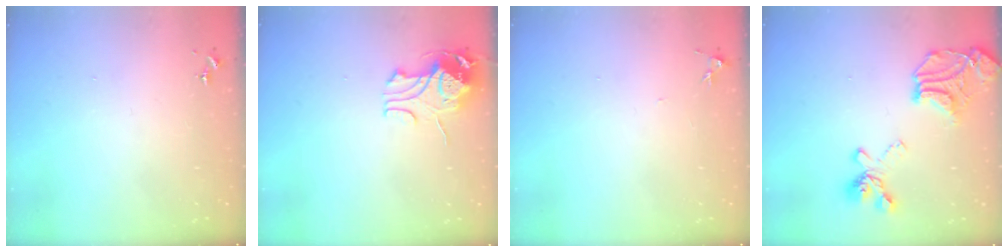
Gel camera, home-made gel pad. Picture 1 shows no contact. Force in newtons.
{"total": 9.3, "press": 9.3, "slide": 0.8}
{"total": 5.6, "press": 5.6, "slide": 0.6}
{"total": 21.1, "press": 21.0, "slide": 2.5}